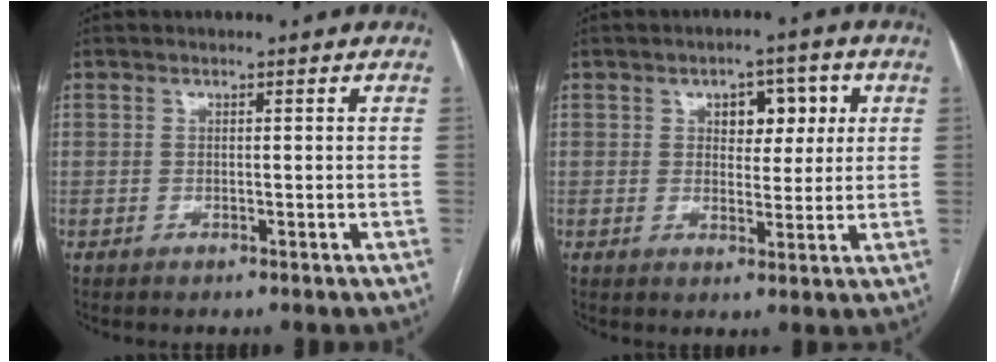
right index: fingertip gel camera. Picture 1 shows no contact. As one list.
[{"total": 5.7, "force": [1.9, 3.4, 4.2], "torque": [-0.049, 0.015, 0.029]}]